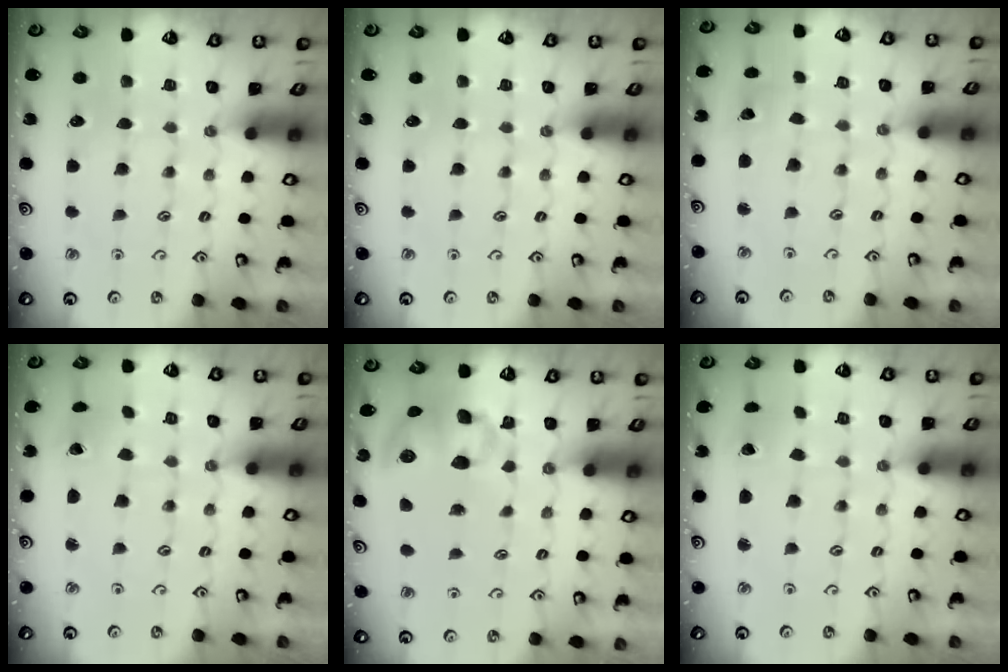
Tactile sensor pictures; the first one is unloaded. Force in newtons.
{"total": 0.0}
{"total": 2.9, "press": 2.9, "slide": 0.3}
{"total": 0.7, "press": 0.7, "slide": 0.0}
{"total": 11.5, "press": 11.4, "slide": 1.7}
{"total": 1.6, "press": 1.6, "slide": 0.1}